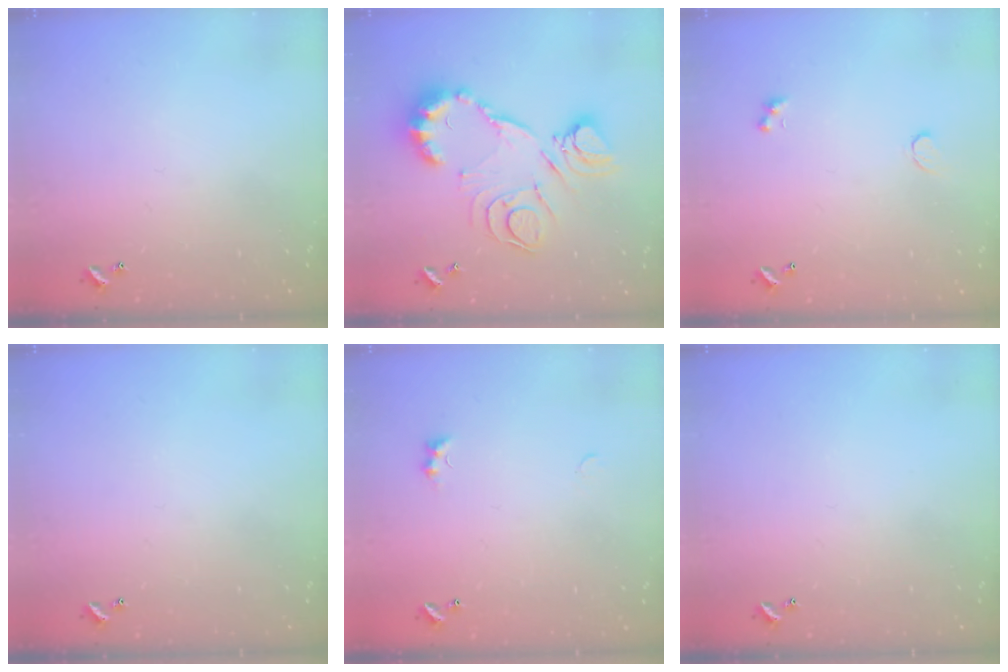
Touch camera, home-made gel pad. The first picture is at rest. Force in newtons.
{"total": 21.4, "press": 21.4, "slide": 1.9}
{"total": 0.8, "press": 0.7, "slide": 0.4}
{"total": 0.0}
{"total": 1.4, "press": 1.3, "slide": 0.5}
{"total": 0.0}